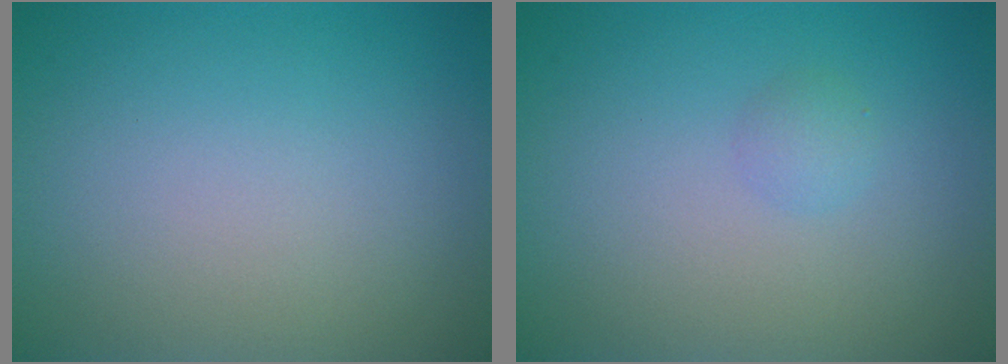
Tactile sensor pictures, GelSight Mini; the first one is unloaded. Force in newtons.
{"total": 1.0, "press": 1.0, "slide": 0.1}